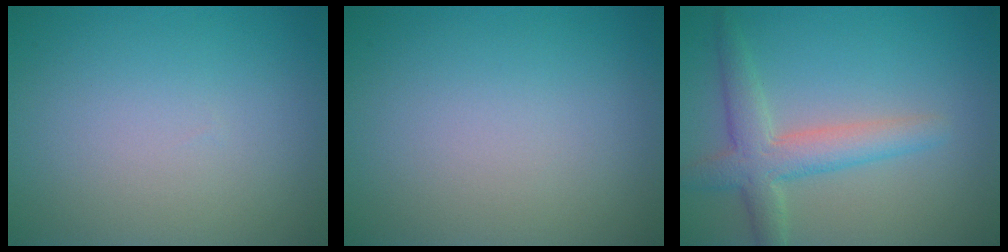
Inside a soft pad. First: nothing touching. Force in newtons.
{"total": 0.0}
{"total": 4.2, "press": 4.2, "slide": 0.0}